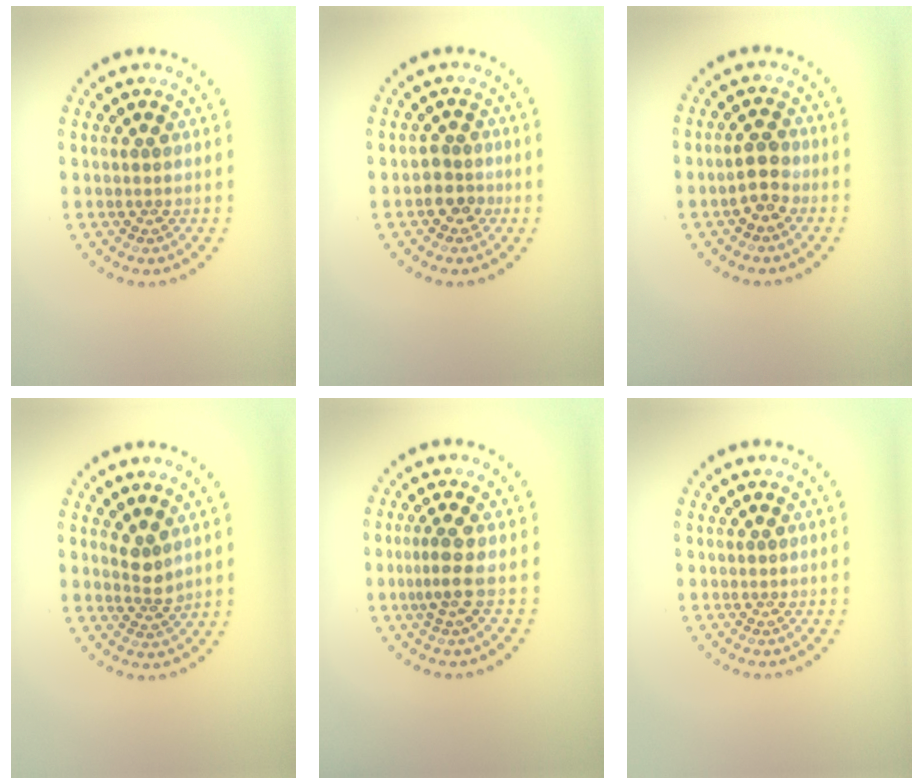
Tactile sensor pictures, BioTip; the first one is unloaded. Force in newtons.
{"total": 2.0, "press": 1.7, "slide": 1.0}
{"total": 2.6, "press": 2.5, "slide": 0.5}
{"total": 1.8, "press": 1.3, "slide": 1.3}
{"total": 2.2, "press": 1.6, "slide": 1.6}
{"total": 0.0}